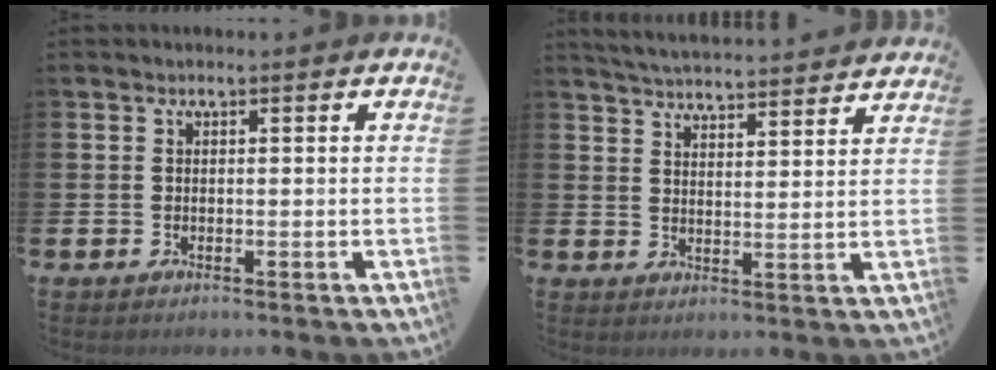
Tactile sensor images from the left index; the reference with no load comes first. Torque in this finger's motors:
{"motor_torque": [0.86, -1.28, 0.31, 0.09]}